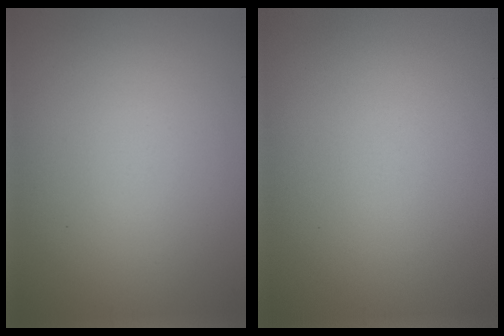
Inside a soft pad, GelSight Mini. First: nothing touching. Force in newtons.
{"total": 0.0}